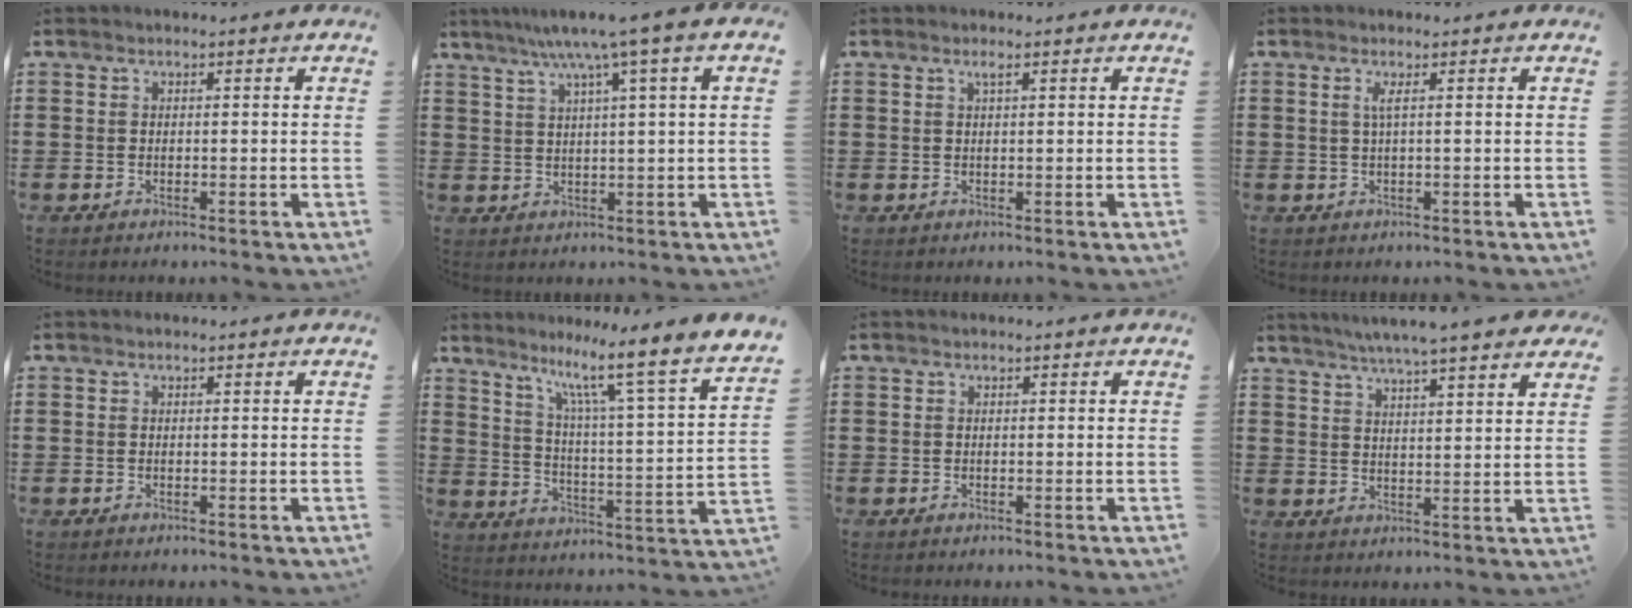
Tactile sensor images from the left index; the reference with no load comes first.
{"total": 6.1, "force": [3.2, -0.1, 5.2], "torque": [-0.110, -0.005, 0.047]}
{"total": 1.1, "force": [0.6, 0.1, 0.9], "torque": [-0.019, 0.001, 0.011]}
{"total": 1.7, "force": [0.4, -0.2, 1.6], "torque": [-0.032, -0.001, 0.005]}
{"total": 0.0}
{"total": 8.5, "force": [6.5, -1.3, 5.3], "torque": [-0.106, -0.070, 0.087]}
{"total": 0.0}
{"total": 4.9, "force": [4.4, -0.1, 2.0], "torque": [-0.055, -0.015, 0.076]}